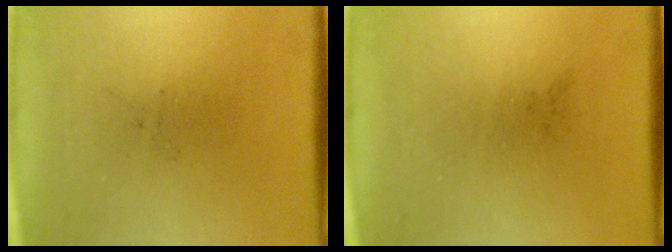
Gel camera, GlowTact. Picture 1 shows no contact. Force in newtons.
{"total": 0.0}